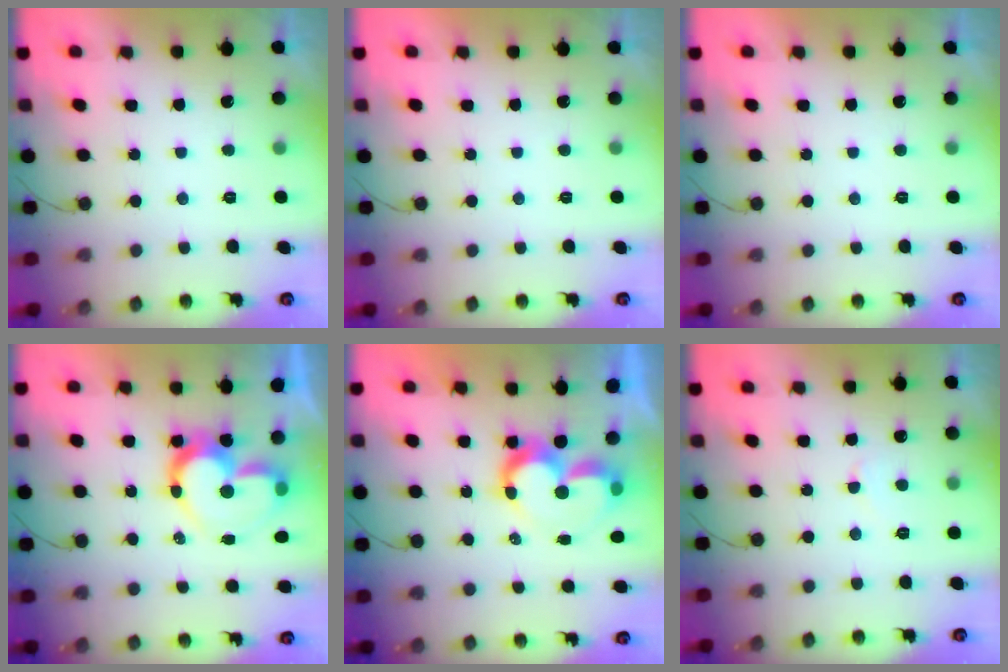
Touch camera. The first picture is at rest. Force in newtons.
{"total": 1.7, "press": 1.7, "slide": 0.1}
{"total": 1.7, "press": 1.7, "slide": 0.1}
{"total": 14.6, "press": 14.6, "slide": 1.3}
{"total": 9.0, "press": 9.0, "slide": 0.7}
{"total": 3.5, "press": 3.5, "slide": 0.4}